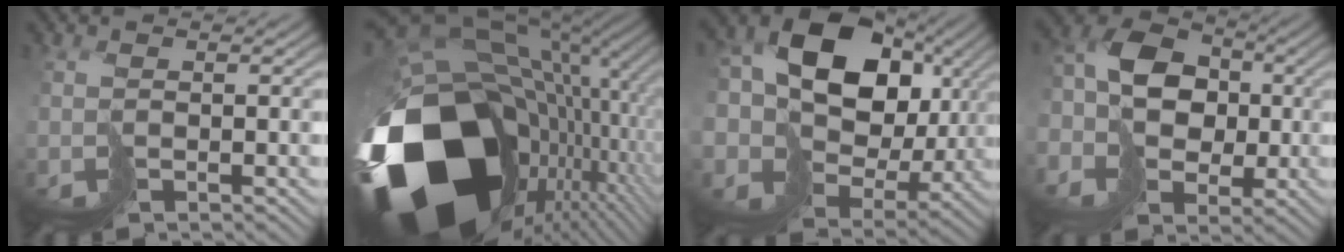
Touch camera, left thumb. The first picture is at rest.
{"total": 21.4, "force": [-5.9, 15.4, 13.7], "torque": [-0.286, -0.038, -0.066]}
{"total": 18.4, "force": [4.3, 14.9, 10.0], "torque": [-0.222, 0.002, 0.084]}
{"total": 10.4, "force": [-1.3, 8.5, 5.8], "torque": [-0.127, -0.010, -0.029]}